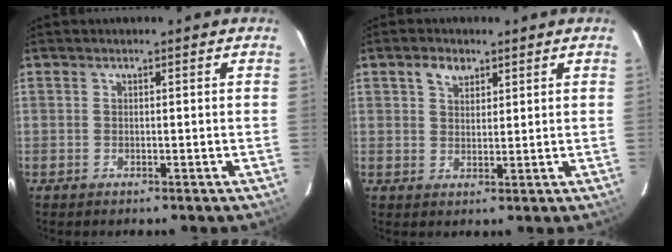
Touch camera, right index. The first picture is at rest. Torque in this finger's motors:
{"motor_torque": [0.00, 0.00, 0.20, 0.04]}